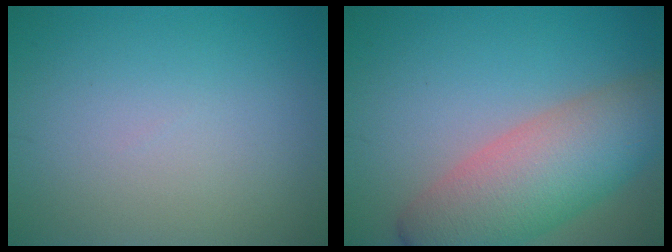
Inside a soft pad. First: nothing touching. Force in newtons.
{"total": 8.9, "press": 8.8, "slide": 0.5}